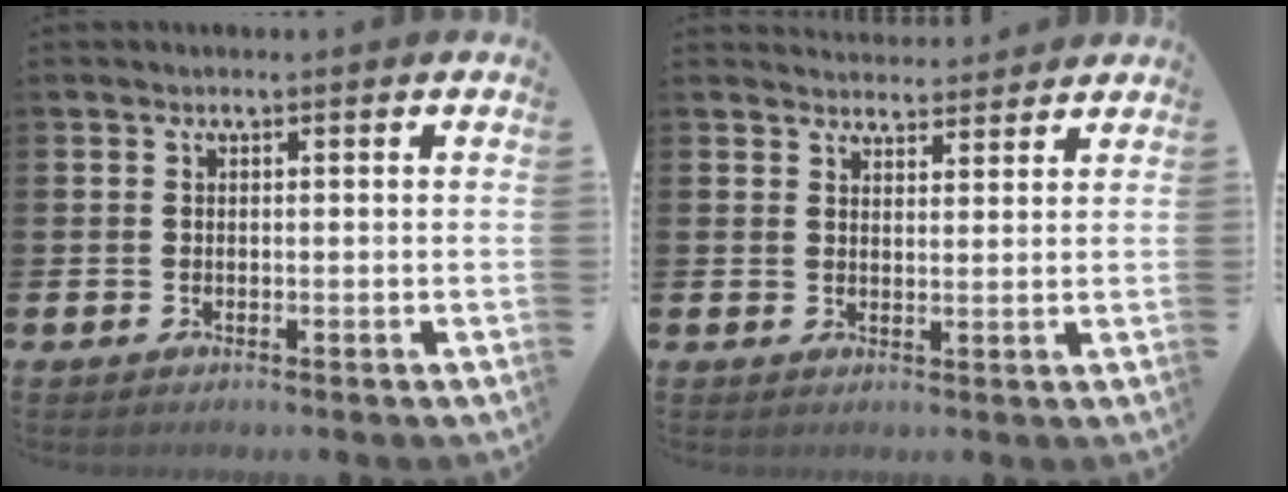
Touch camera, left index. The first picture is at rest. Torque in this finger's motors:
{"motor_torque": [0.22, -0.48, 0.01, -0.03]}